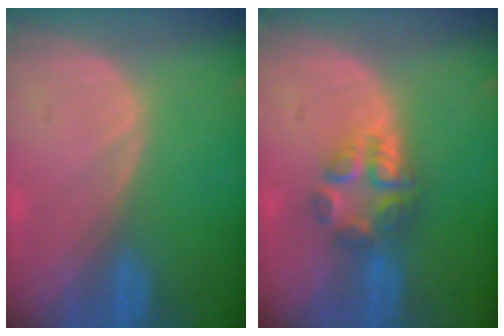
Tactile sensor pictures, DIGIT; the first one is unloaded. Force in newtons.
{"total": 6.0, "press": 5.2, "slide": 3.1}